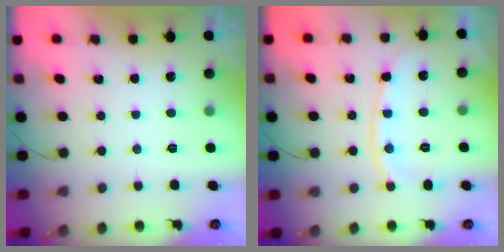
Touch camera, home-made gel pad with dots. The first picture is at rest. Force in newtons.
{"total": 10.8, "press": 10.7, "slide": 1.4}